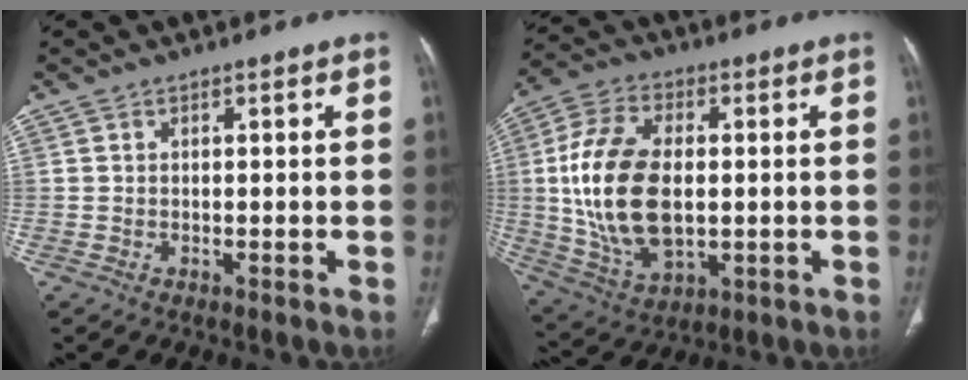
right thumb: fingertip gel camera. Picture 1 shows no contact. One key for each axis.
{"total": 19.0, "fx": 0.4, "fy": 11.1, "fz": 15.4, "tx": -0.306, "ty": -0.001, "tz": 0.017}